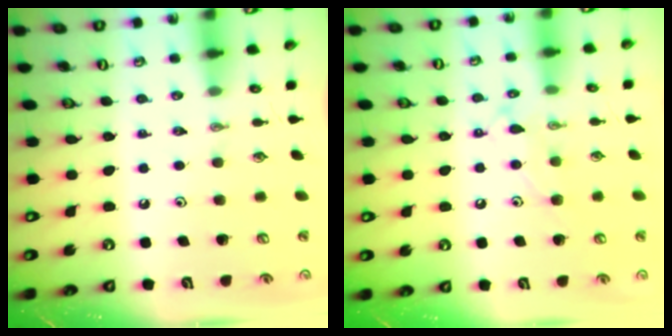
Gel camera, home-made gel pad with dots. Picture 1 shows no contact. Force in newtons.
{"total": 10.1, "press": 10.1, "slide": 0.8}